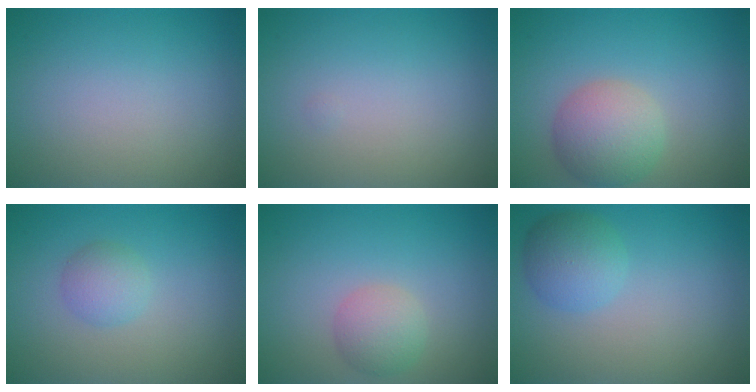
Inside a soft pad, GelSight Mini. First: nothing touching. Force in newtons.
{"total": 0.0}
{"total": 4.7, "press": 4.7, "slide": 0.1}
{"total": 2.0, "press": 2.0, "slide": 0.0}
{"total": 2.6, "press": 2.6, "slide": 0.1}
{"total": 3.1, "press": 3.1, "slide": 0.2}